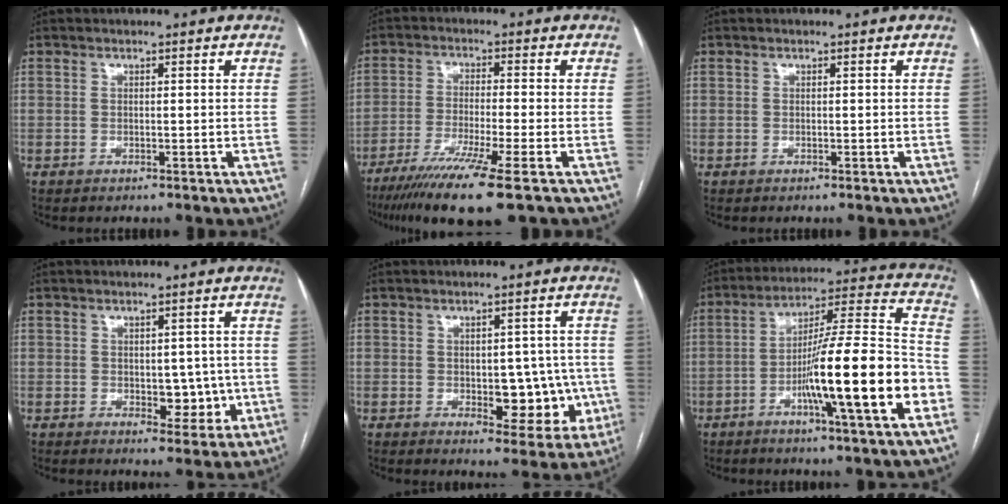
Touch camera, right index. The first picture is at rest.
{"total": 11.7, "force": [-7.8, -1.1, 8.6], "torque": [-0.152, -0.031, -0.129]}
{"total": 0.0}
{"total": 5.5, "force": [-0.7, 3.3, 4.3], "torque": [-0.043, 0.007, 0.002]}
{"total": 9.2, "force": [-1.7, 4.8, 7.6], "torque": [-0.072, 0.015, -0.009]}
{"total": 20.1, "force": [-6.5, 0.5, 19.0], "torque": [-0.285, 0.000, -0.103]}